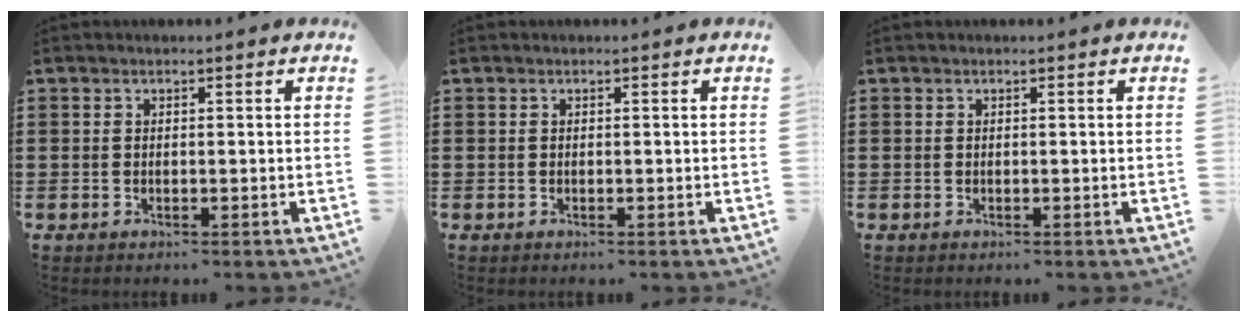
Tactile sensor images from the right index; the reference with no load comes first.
{"total": 0.0}
{"total": 0.0}